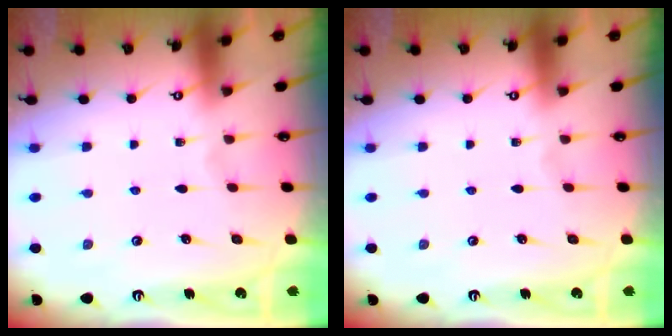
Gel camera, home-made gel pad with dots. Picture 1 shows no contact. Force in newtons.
{"total": 0.0}